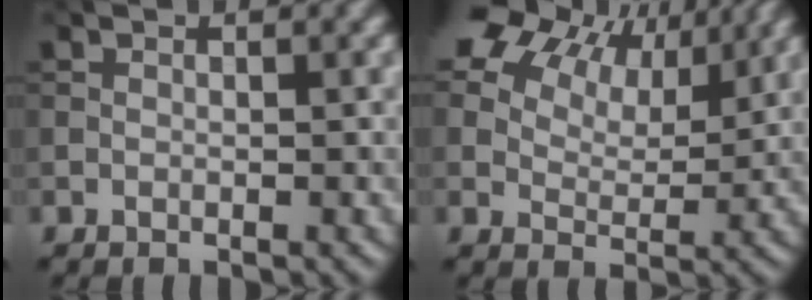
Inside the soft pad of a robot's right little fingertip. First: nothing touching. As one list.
[{"total": 10.7, "force": [7.1, 5.9, 5.5], "torque": [-0.136, 0.014, 0.141]}]